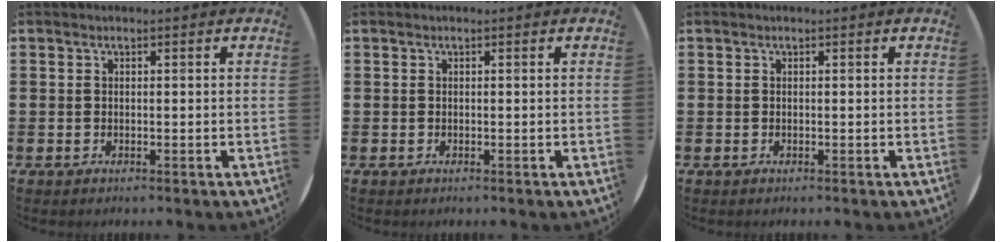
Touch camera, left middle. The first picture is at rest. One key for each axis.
{"total": 0.0}
{"total": 0.0}